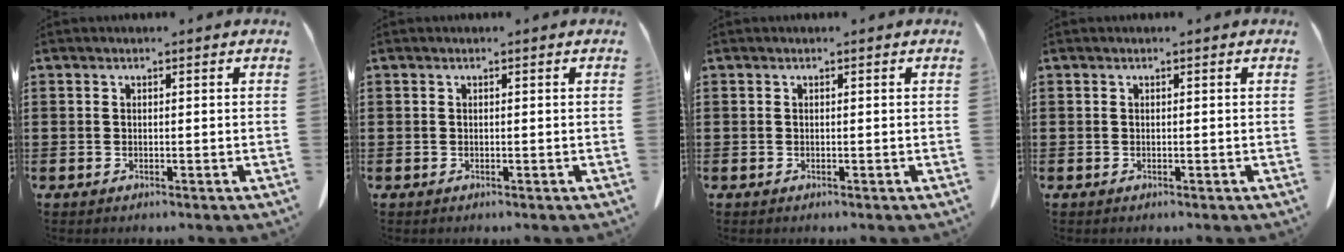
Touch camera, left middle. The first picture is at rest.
{"total": 0.0}
{"total": 0.0}
{"total": 0.0}